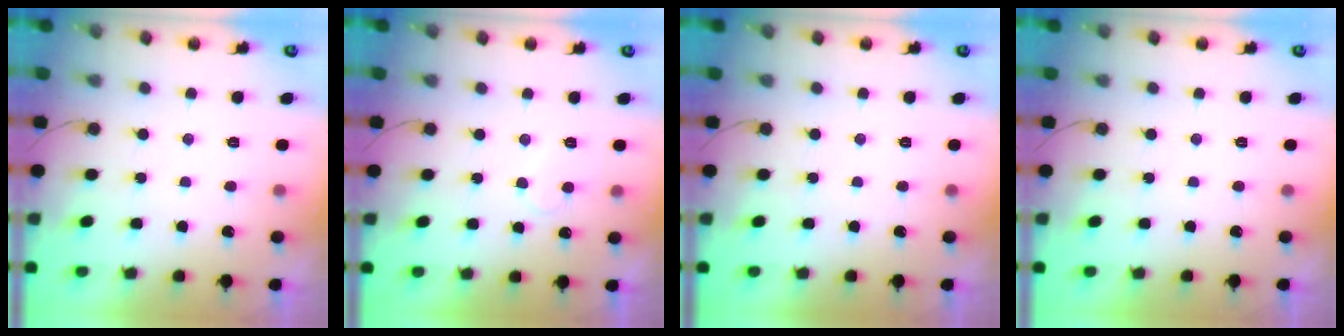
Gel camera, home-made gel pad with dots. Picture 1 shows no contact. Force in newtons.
{"total": 6.7, "press": 6.7, "slide": 0.6}
{"total": 0.0}
{"total": 1.8, "press": 1.8, "slide": 0.1}